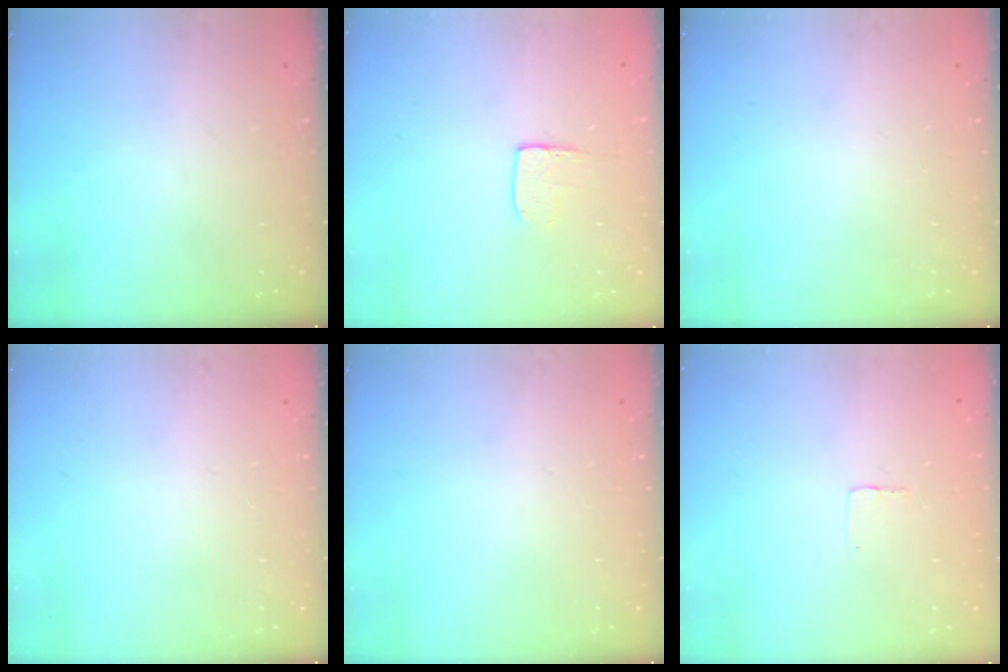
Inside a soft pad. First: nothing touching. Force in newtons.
{"total": 6.8, "press": 6.8, "slide": 0.5}
{"total": 0.0}
{"total": 0.0}
{"total": 0.0}
{"total": 1.9, "press": 1.9, "slide": 0.1}